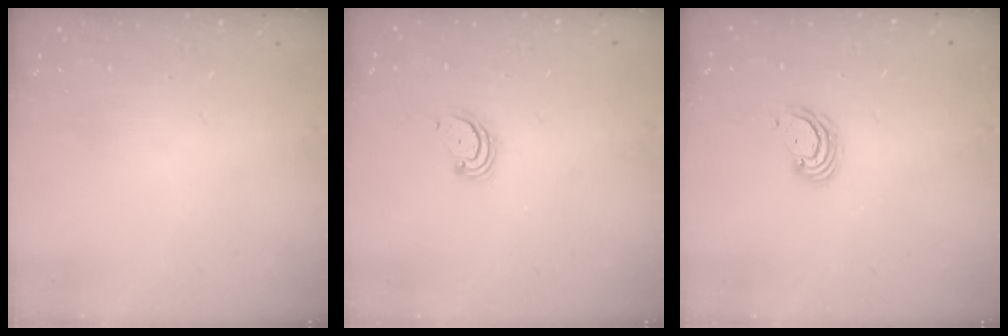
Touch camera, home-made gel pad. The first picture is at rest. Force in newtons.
{"total": 2.5, "press": 2.5, "slide": 0.3}
{"total": 3.6, "press": 3.6, "slide": 0.3}